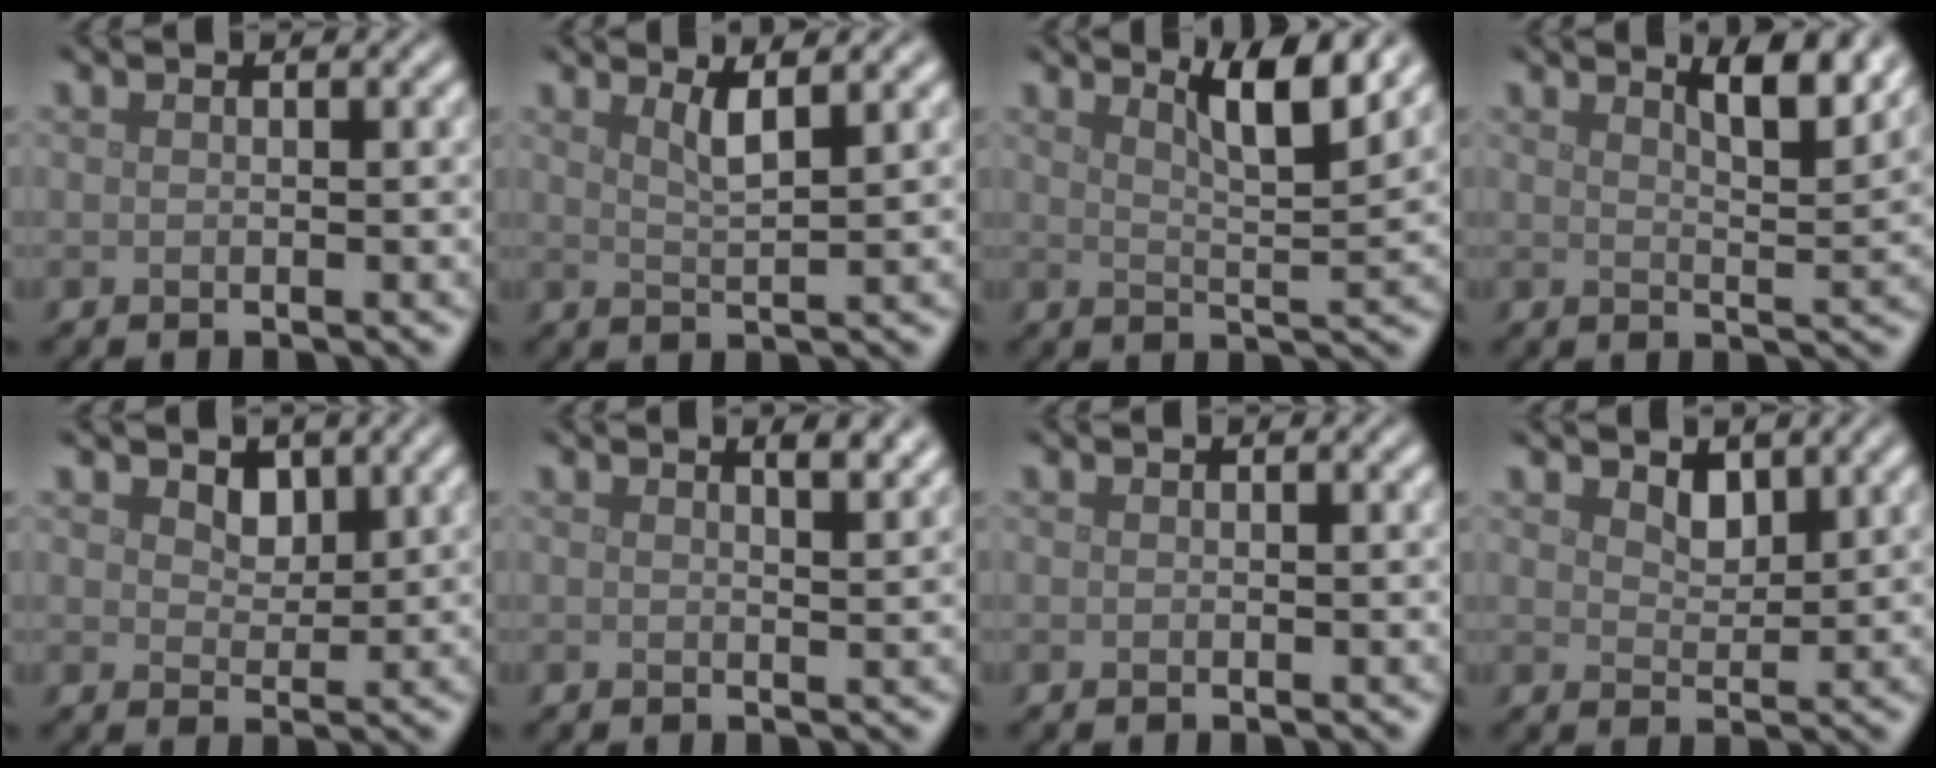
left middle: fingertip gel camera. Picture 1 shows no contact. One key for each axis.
{"total": 2.5, "fx": 1.5, "fy": 0.6, "fz": 1.9, "tx": -0.025, "ty": -0.002, "tz": 0.024}
{"total": 5.0, "fx": 3.3, "fy": 0.9, "fz": 3.7, "tx": -0.052, "ty": 0.000, "tz": 0.052}
{"total": 4.4, "fx": 2.9, "fy": 1.1, "fz": 3.0, "tx": -0.039, "ty": 0.003, "tz": 0.039}
{"total": 1.9, "fx": 1.2, "fy": 1.2, "fz": 1.0, "tx": -0.023, "ty": -0.004, "tz": 0.018}
{"total": 2.5, "fx": 1.8, "fy": 0.8, "fz": 1.5, "tx": -0.005, "ty": 0.009, "tz": 0.013}
{"total": 0.0}
{"total": 1.8, "fx": 1.3, "fy": 0.9, "fz": 0.9, "tx": -0.021, "ty": -0.005, "tz": 0.025}